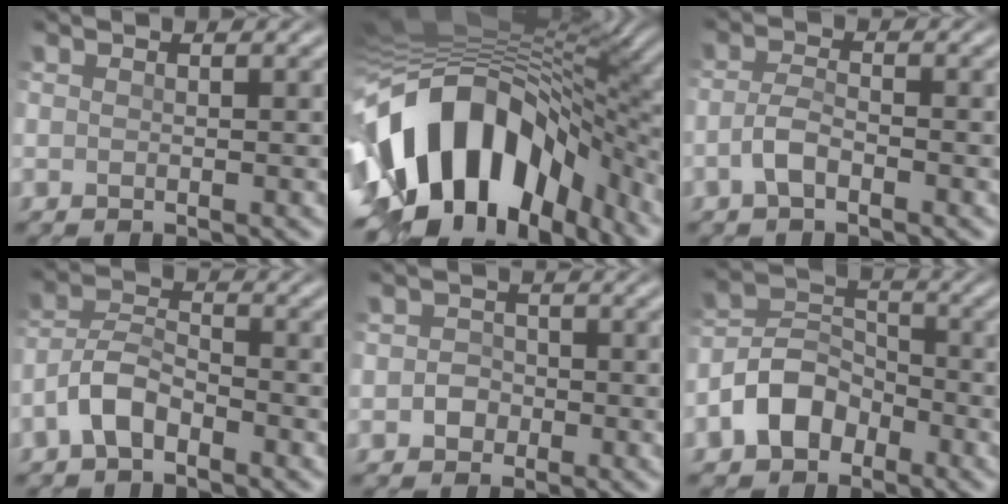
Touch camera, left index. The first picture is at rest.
{"total": 16.1, "force": [-5.0, 9.8, 11.8], "torque": [-0.201, 0.000, -0.084]}
{"total": 2.3, "force": [-1.1, 0.9, 1.8], "torque": [-0.038, 0.004, -0.028]}
{"total": 3.8, "force": [-2.3, 1.9, 2.4], "torque": [-0.045, 0.012, -0.055]}
{"total": 1.8, "force": [-0.5, 1.6, 0.6], "torque": [-0.004, 0.002, -0.014]}
{"total": 5.2, "force": [-2.9, 3.6, 2.4], "torque": [-0.042, 0.006, -0.063]}